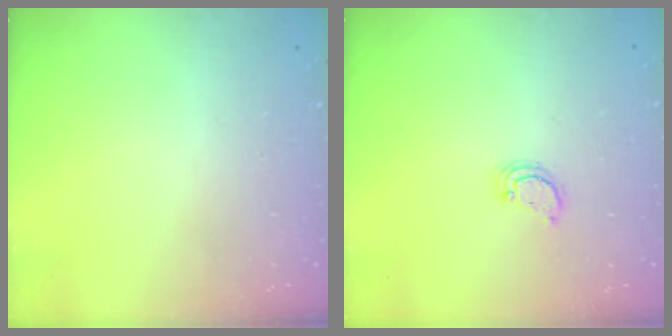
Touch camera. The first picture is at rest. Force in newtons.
{"total": 2.6, "press": 2.6, "slide": 0.2}